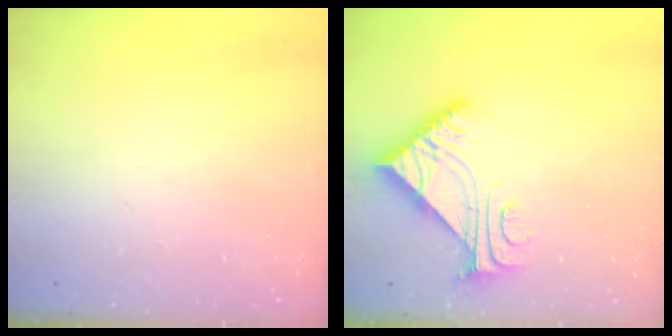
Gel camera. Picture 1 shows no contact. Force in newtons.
{"total": 6.1, "press": 6.1, "slide": 0.7}